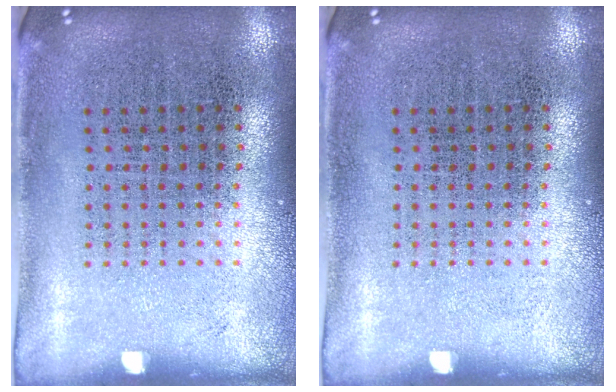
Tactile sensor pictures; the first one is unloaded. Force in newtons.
{"total": 0.0}